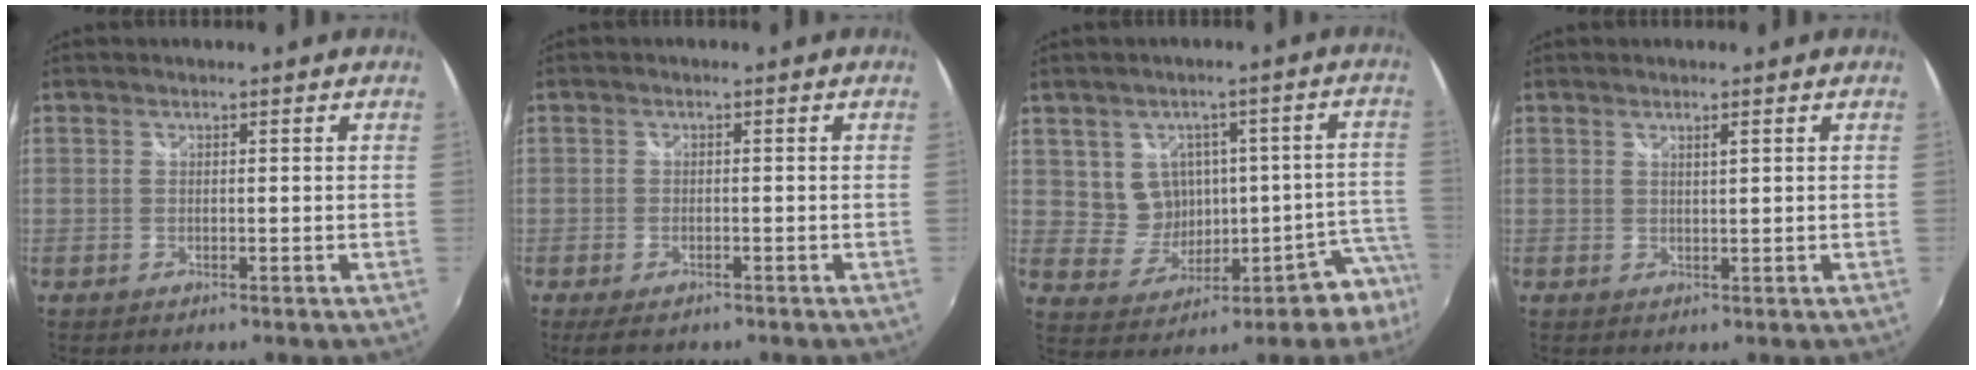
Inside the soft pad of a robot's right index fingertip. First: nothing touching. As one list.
[{"total": 4.3, "force": [-3.1, 1.8, 2.5], "torque": [-0.055, -0.016, -0.051]}, {"total": 10.0, "force": [-2.5, 8.3, 5.0], "torque": [-0.076, 0.024, -0.013]}, {"total": 1.1, "force": [0.7, -0.1, 0.8], "torque": [-0.011, 0.004, 0.016]}]